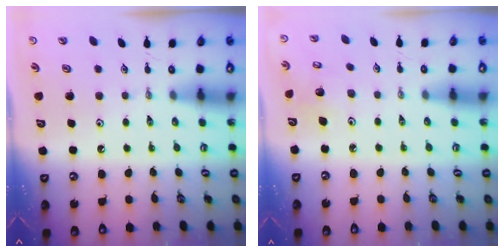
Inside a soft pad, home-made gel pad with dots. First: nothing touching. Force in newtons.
{"total": 3.9, "press": 3.7, "slide": 1.4}